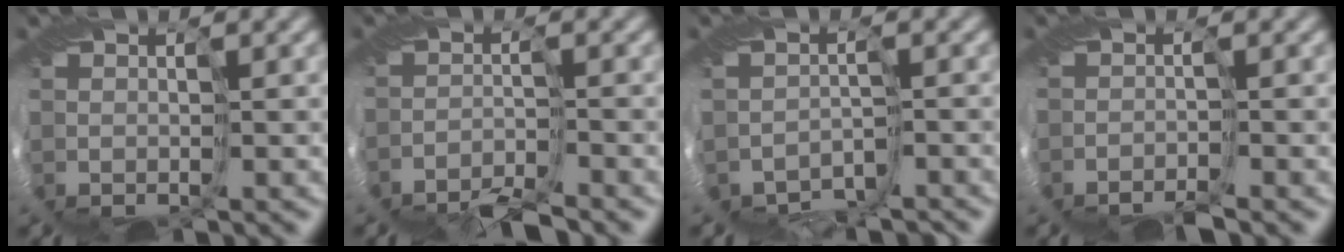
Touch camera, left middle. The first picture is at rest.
{"total": 5.0, "force": [-4.9, 0.0, 0.7], "torque": [-0.014, -0.006, -0.098]}
{"total": 3.5, "force": [-3.5, 0.5, -0.4], "torque": [0.008, -0.017, -0.062]}
{"total": 2.5, "force": [-2.4, -0.1, 0.2], "torque": [0.006, -0.001, -0.051]}